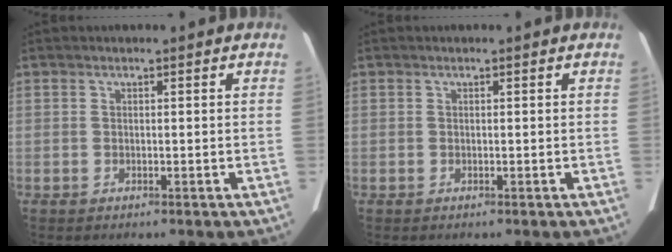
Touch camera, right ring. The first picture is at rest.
{"total": 0.0}